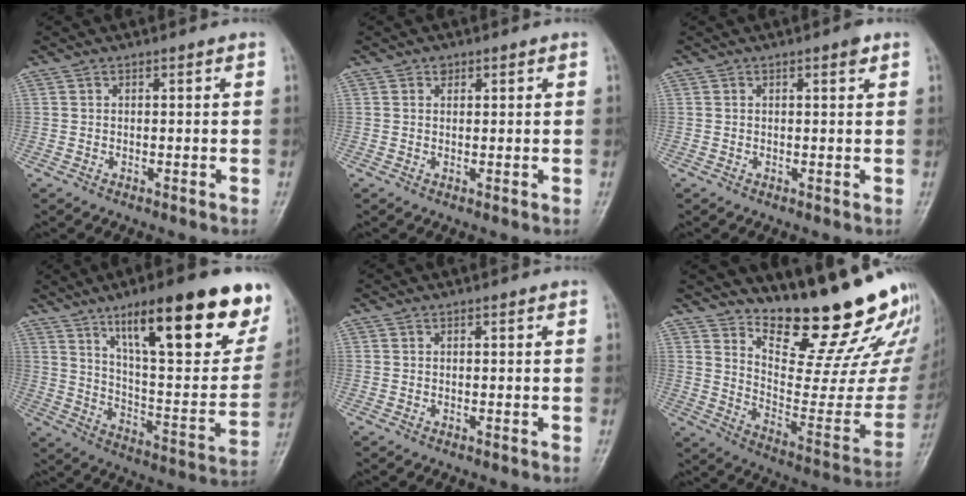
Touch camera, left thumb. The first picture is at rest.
{"total": 1.1, "force": [0.6, 0.9, 0.2], "torque": [0.012, -0.003, 0.007]}
{"total": 1.5, "force": [0.9, 0.3, 1.2], "torque": [-0.018, -0.002, 0.010]}
{"total": 27.6, "force": [16.1, 7.7, 21.0], "torque": [-0.264, -0.045, 0.251]}
{"total": 0.0}
{"total": 23.8, "force": [19.2, 5.6, 12.8], "torque": [-0.145, -0.160, 0.278]}